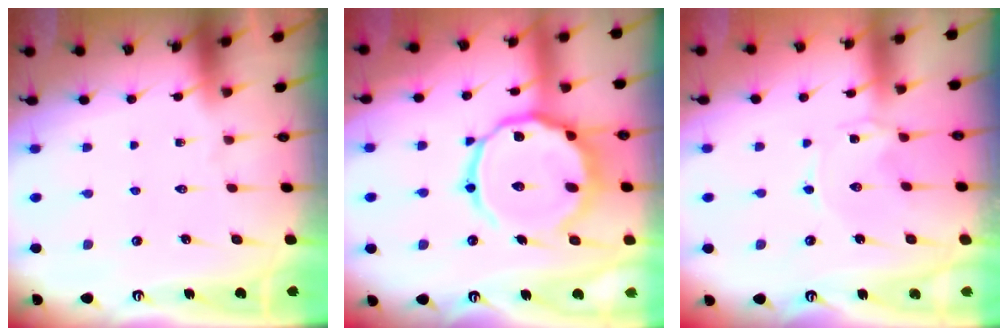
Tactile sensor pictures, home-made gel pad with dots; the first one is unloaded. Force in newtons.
{"total": 18.2, "press": 18.1, "slide": 1.6}
{"total": 0.5, "press": 0.5, "slide": 0.1}